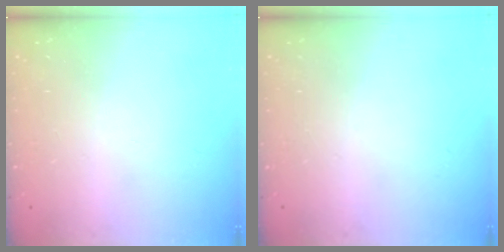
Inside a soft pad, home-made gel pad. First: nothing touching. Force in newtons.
{"total": 0.0}